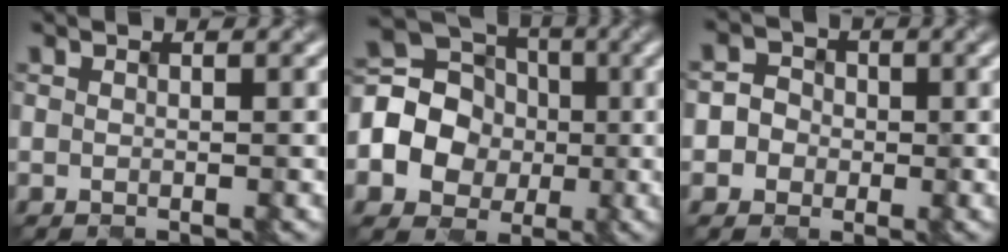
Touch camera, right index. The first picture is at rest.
{"total": 10.5, "force": [-1.6, 9.5, 4.0], "torque": [-0.101, 0.016, -0.055]}
{"total": 3.0, "force": [-0.7, 2.9, 0.3], "torque": [0.014, 0.007, -0.028]}